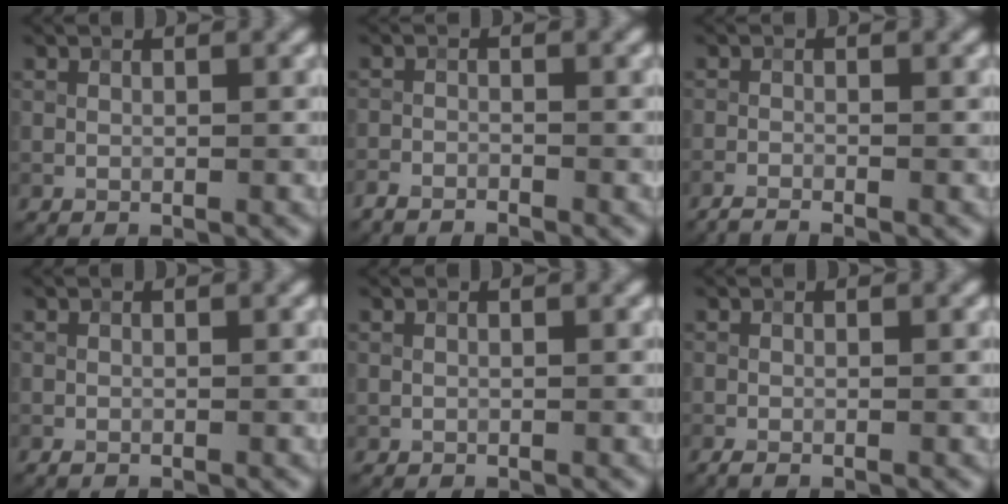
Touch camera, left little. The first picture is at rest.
{"total": 1.8, "force": [-1.8, 0.2, 0.1], "torque": [0.001, -0.004, -0.038]}
{"total": 1.7, "force": [-1.6, 0.0, 0.5], "torque": [-0.009, -0.004, -0.035]}
{"total": 0.0}
{"total": 0.0}
{"total": 0.6, "force": [-0.4, 0.1, 0.4], "torque": [-0.008, -0.002, -0.009]}